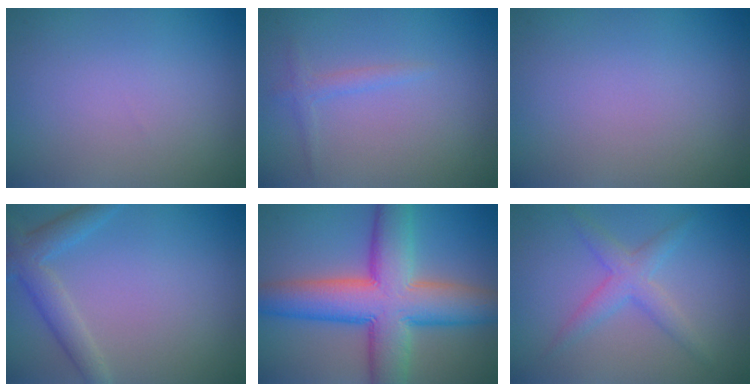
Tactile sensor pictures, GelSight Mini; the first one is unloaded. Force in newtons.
{"total": 1.1, "press": 1.1, "slide": 0.1}
{"total": 0.0}
{"total": 3.0, "press": 3.0, "slide": 0.1}
{"total": 11.2, "press": 11.2, "slide": 0.4}
{"total": 2.6, "press": 2.6, "slide": 0.1}